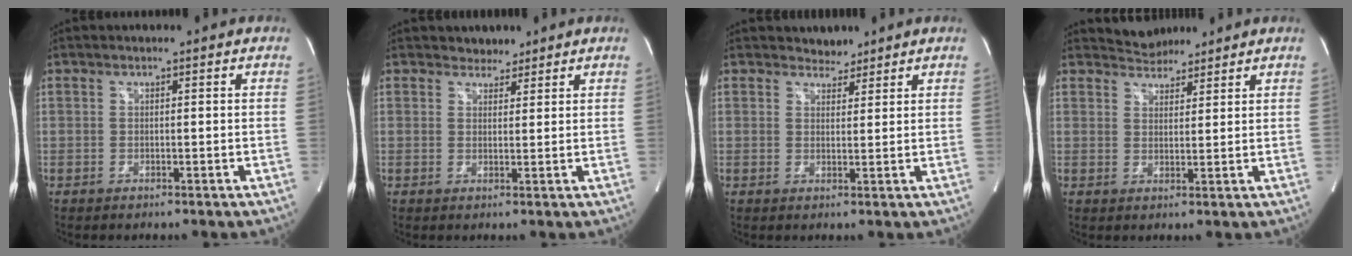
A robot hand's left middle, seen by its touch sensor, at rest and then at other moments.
{"total": 2.3, "force": [1.9, 1.3, 0.0], "torque": [0.003, 0.003, 0.027]}
{"total": 2.4, "force": [2.1, 1.1, -0.1], "torque": [0.004, 0.001, 0.032]}
{"total": 3.9, "force": [3.7, 1.2, -0.1], "torque": [-0.001, 0.014, 0.064]}